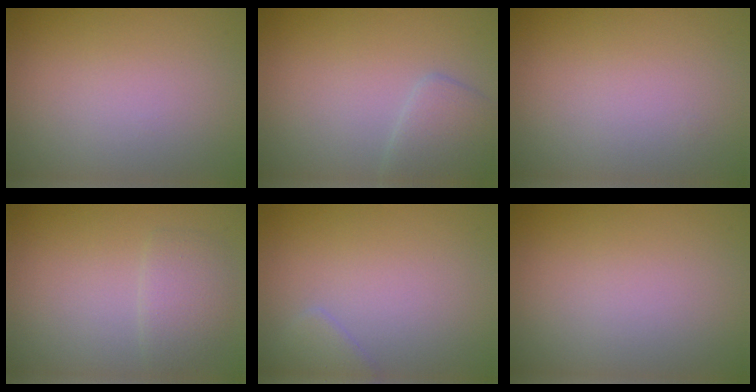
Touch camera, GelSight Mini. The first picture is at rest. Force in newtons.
{"total": 2.6, "press": 2.6, "slide": 0.1}
{"total": 0.0}
{"total": 2.3, "press": 2.2, "slide": 0.1}
{"total": 1.3, "press": 1.3, "slide": 0.1}
{"total": 0.0}